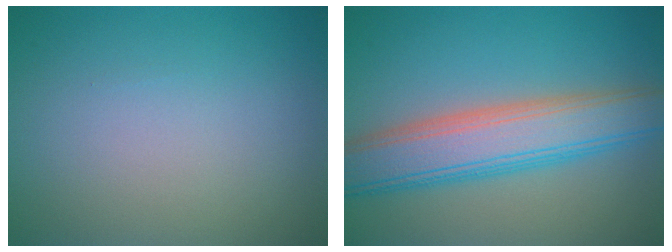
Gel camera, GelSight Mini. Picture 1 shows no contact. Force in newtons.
{"total": 7.4, "press": 7.4, "slide": 0.4}